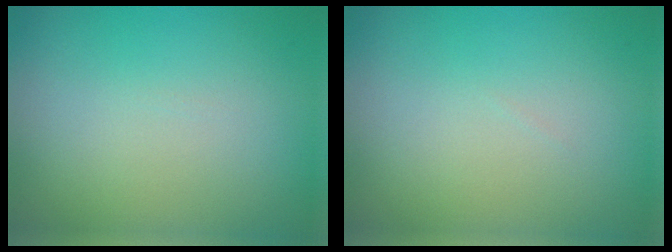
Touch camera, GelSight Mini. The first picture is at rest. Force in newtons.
{"total": 0.0}